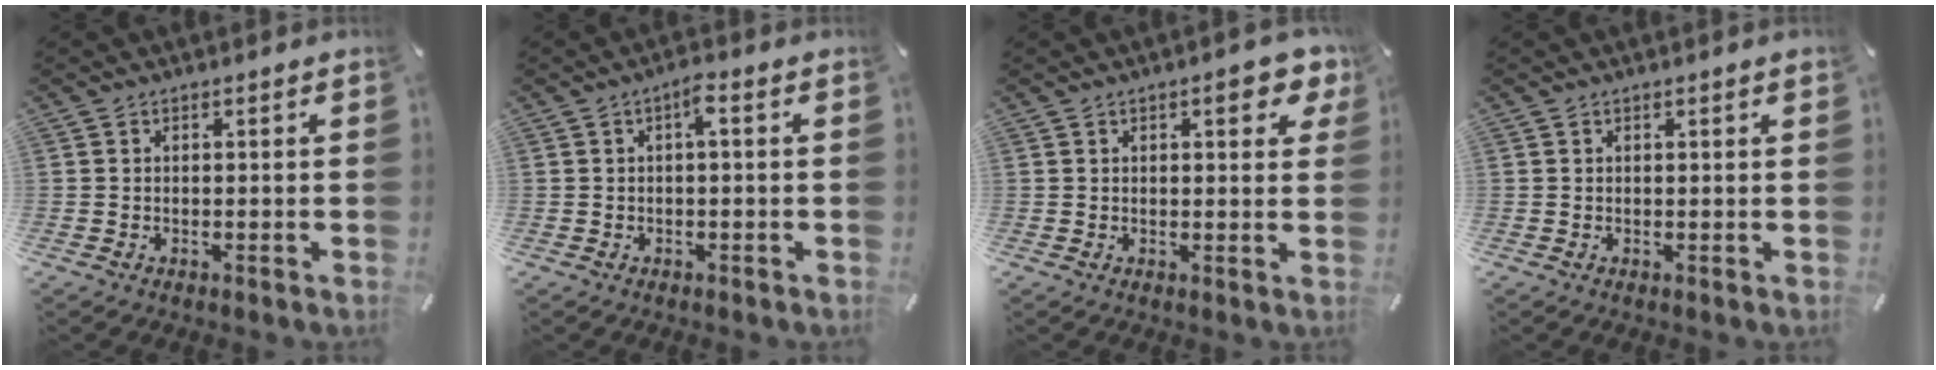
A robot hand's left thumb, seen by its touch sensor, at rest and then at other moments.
{"total": 3.0, "force": [0.0, 0.8, 2.9], "torque": [-0.055, 0.012, -0.003]}
{"total": 6.3, "force": [2.8, 2.3, 5.2], "torque": [-0.064, -0.012, 0.039]}
{"total": 0.6, "force": [0.3, 0.0, 0.6], "torque": [-0.008, 0.000, 0.005]}